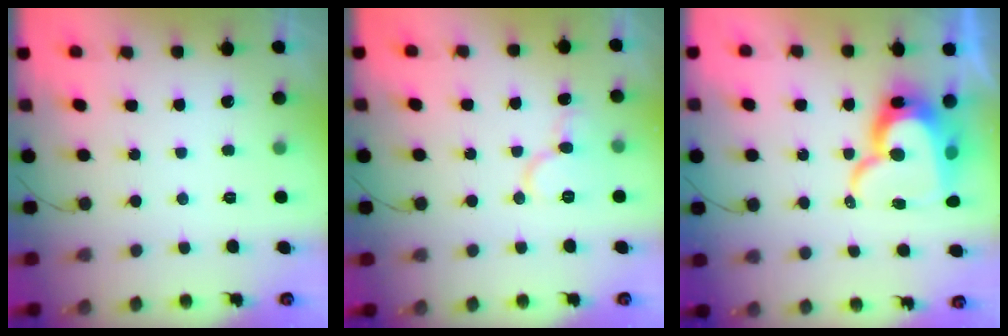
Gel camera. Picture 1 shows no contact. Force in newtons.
{"total": 10.0, "press": 9.9, "slide": 1.0}
{"total": 17.9, "press": 17.8, "slide": 1.8}